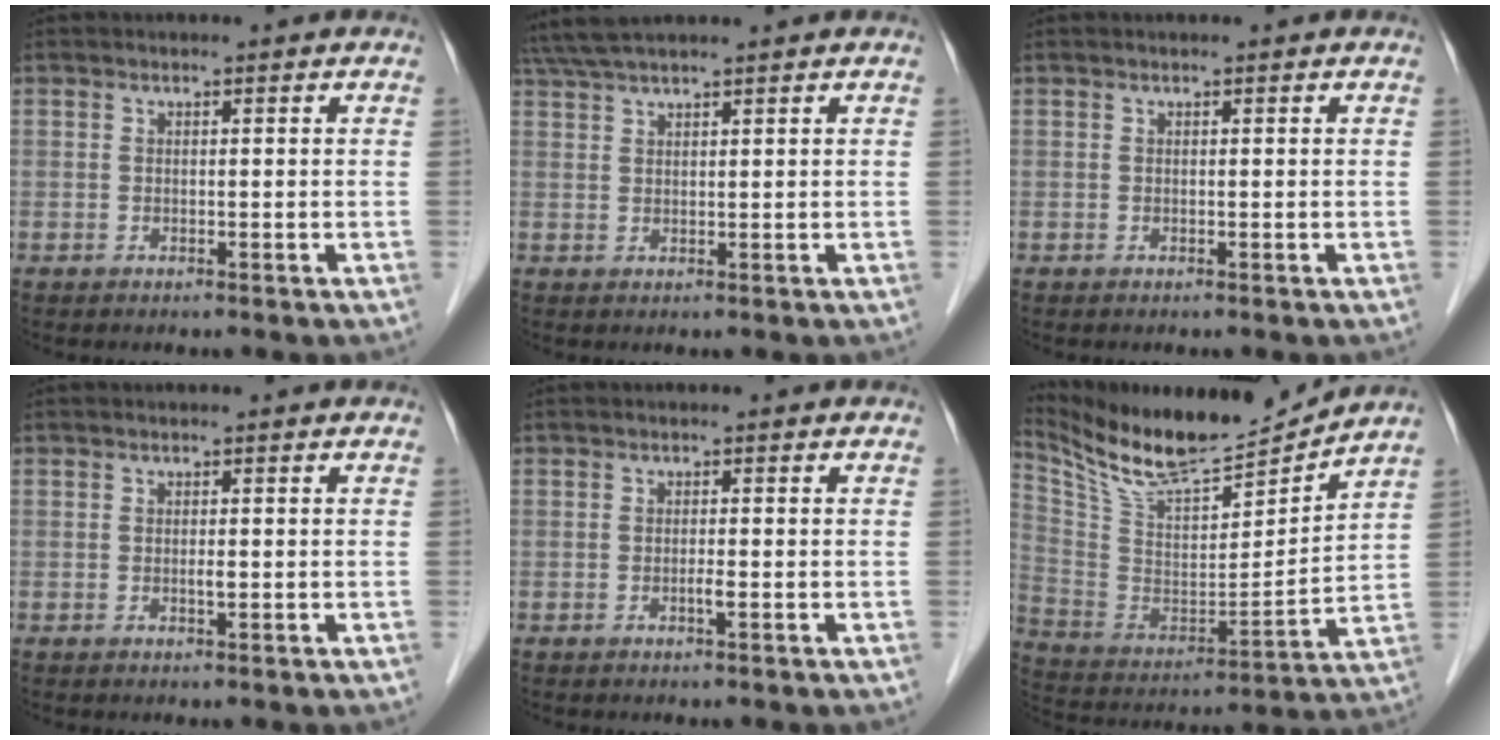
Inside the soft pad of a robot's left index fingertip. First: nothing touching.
{"total": 3.9, "force": [3.2, -0.7, 2.2], "torque": [-0.040, 0.032, 0.064]}
{"total": 0.0}
{"total": 2.1, "force": [-2.0, -0.3, 0.1], "torque": [-0.002, -0.007, -0.034]}
{"total": 2.4, "force": [-2.3, -0.5, 0.2], "torque": [-0.004, -0.006, -0.039]}
{"total": 13.5, "force": [12.6, 0.8, 4.7], "torque": [-0.105, -0.022, 0.235]}